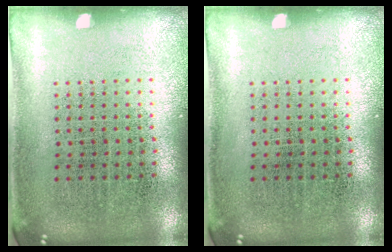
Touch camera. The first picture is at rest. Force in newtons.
{"total": 0.0}